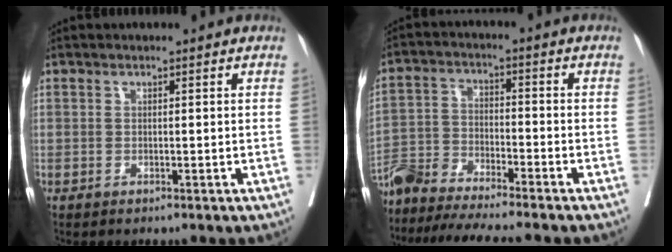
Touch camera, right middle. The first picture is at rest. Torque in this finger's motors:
{"motor_torque": [0.28, -0.99, 0.36, 0.09]}